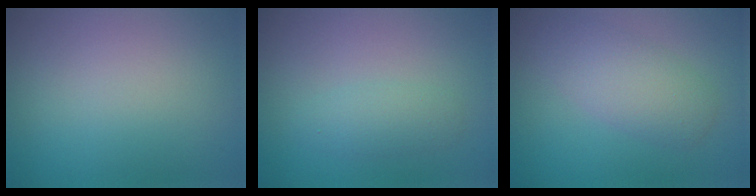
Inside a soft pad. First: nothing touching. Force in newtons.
{"total": 1.7, "press": 1.7, "slide": 0.0}
{"total": 3.6, "press": 3.6, "slide": 0.2}